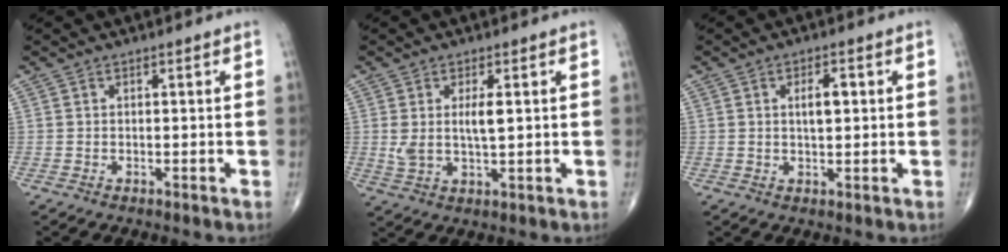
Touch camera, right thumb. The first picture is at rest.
{"total": 5.5, "force": [1.1, 2.0, 5.0], "torque": [-0.101, -0.007, 0.024]}
{"total": 3.8, "force": [0.7, 1.7, 3.3], "torque": [-0.052, 0.001, 0.012]}